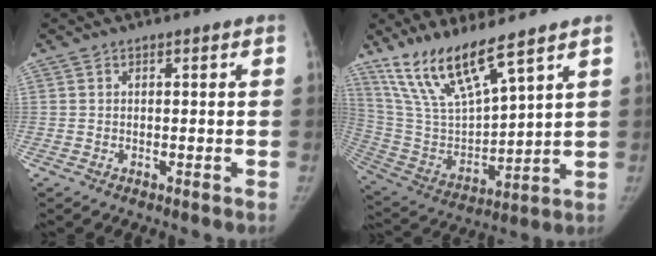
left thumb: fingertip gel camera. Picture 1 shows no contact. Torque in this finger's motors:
{"motor_torque": [0.26, 0.14, 1.44, -1.34, 0.13]}